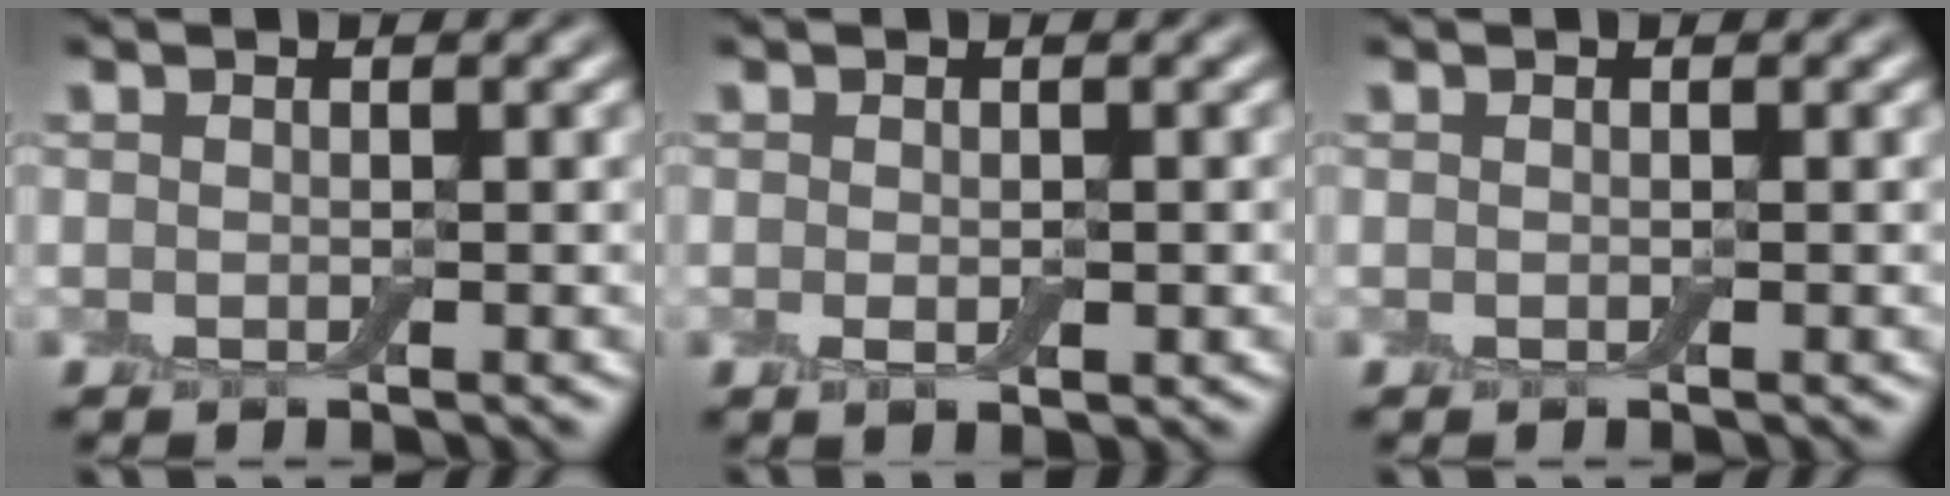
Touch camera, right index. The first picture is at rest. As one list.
[{"total": 1.4, "force": [-0.2, 0.7, 1.1], "torque": [-0.022, -0.005, -0.001]}, {"total": 0.0}]